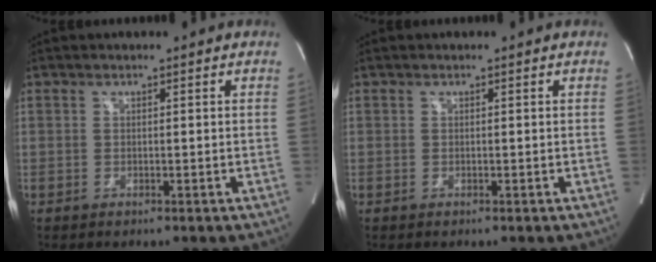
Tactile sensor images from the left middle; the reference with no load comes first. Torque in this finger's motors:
{"motor_torque": [0.05, -0.24, -0.14, -0.01]}